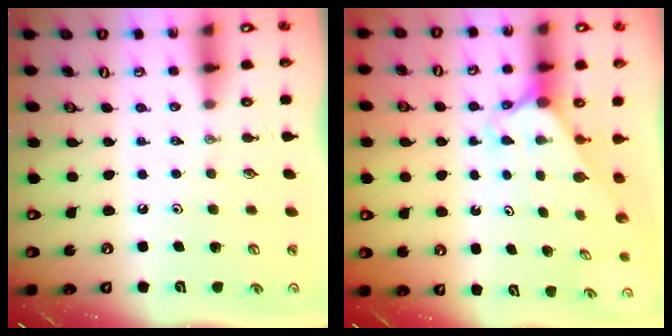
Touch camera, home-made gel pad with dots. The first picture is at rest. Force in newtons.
{"total": 2.2, "press": 2.2, "slide": 0.2}